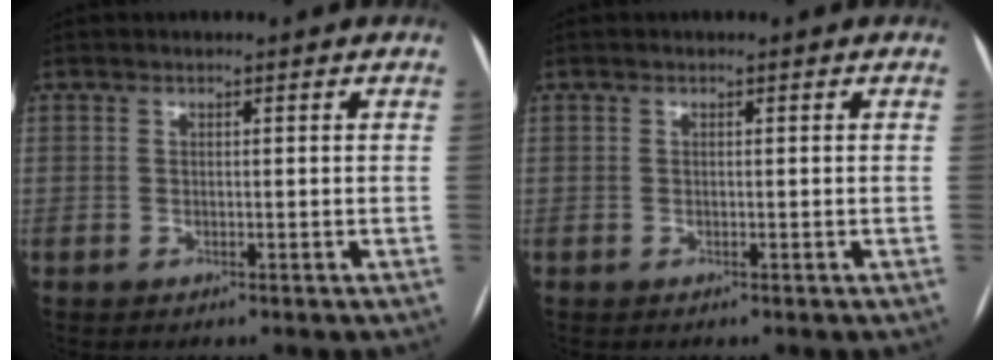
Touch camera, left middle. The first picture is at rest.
{"total": 0.0}